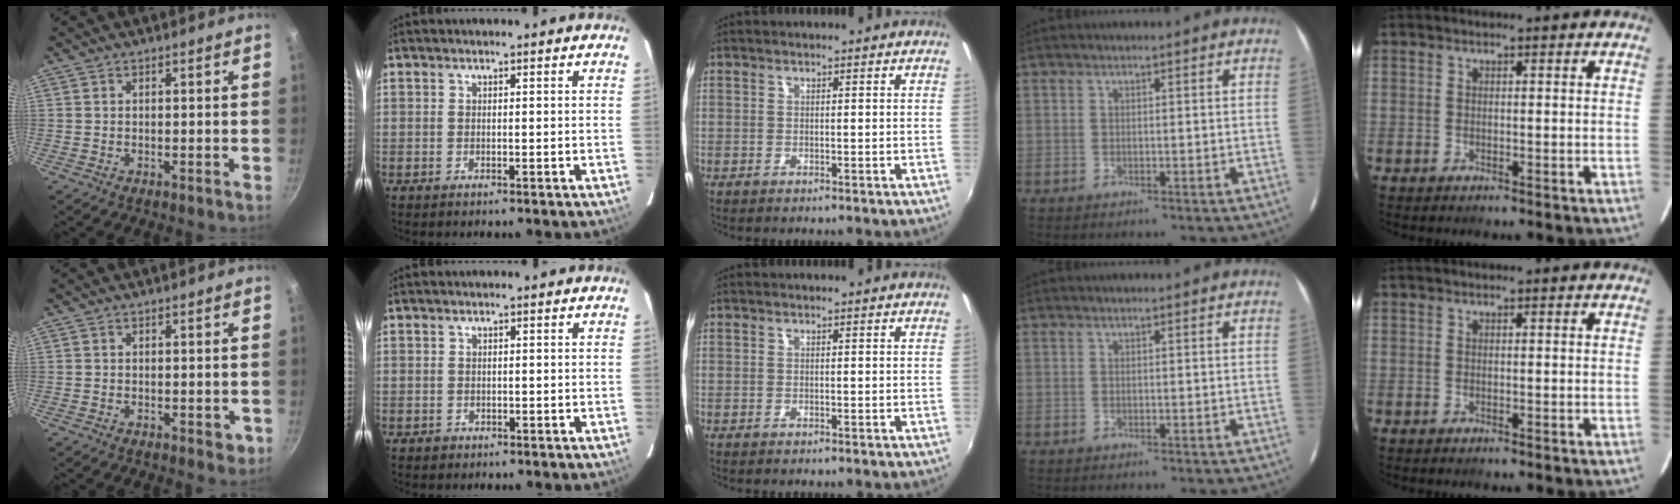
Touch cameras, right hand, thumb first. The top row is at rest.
{"thumb": {"total": 2.1, "force": [-0.4, 1.4, 1.6], "torque": [-0.016, -0.001, -0.005]}, "index": {"total": 1.3, "force": [-0.4, 1.2, 0.1], "torque": [0.000, 0.002, -0.002]}}